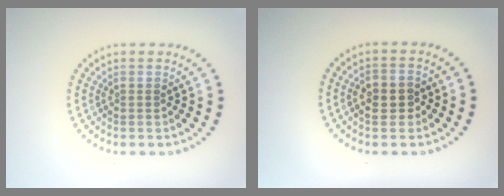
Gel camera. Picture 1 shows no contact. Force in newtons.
{"total": 2.6, "press": 2.5, "slide": 0.5}